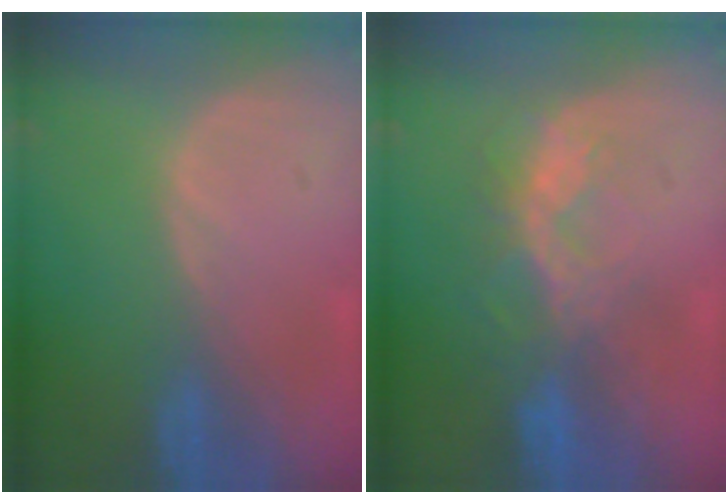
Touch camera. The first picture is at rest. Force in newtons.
{"total": 6.4, "press": 6.1, "slide": 2.0}